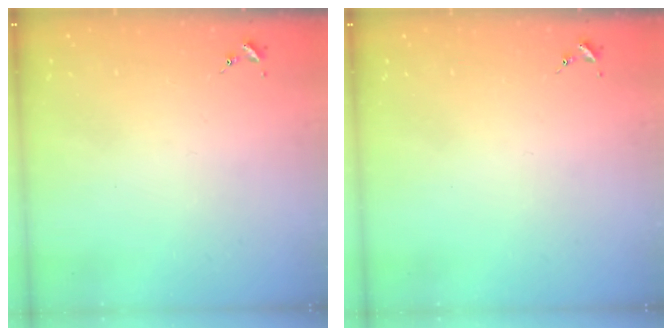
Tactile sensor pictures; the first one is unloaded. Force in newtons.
{"total": 0.0}